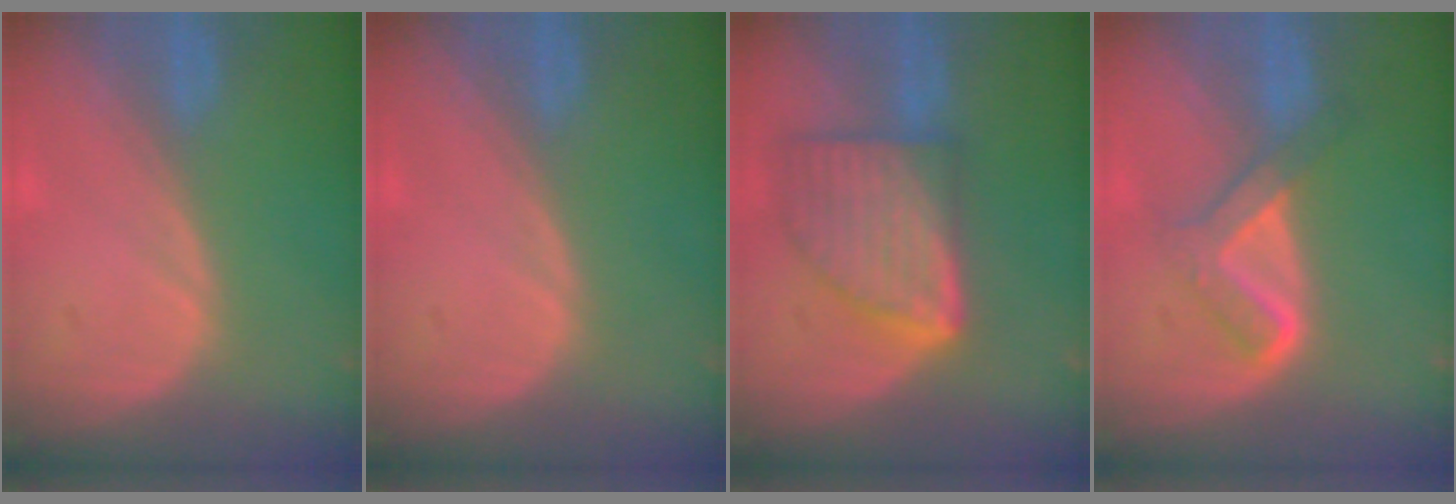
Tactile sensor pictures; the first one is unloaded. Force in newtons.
{"total": 0.0}
{"total": 9.3, "press": 9.3, "slide": 0.5}
{"total": 5.1, "press": 5.0, "slide": 0.8}